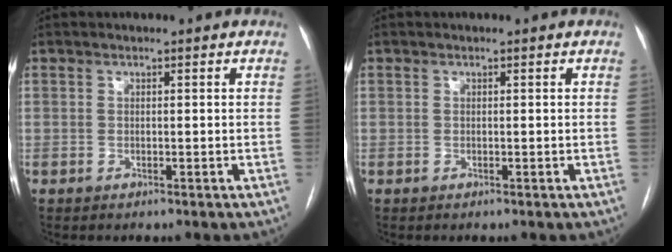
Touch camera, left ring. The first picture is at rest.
{"total": 0.0}